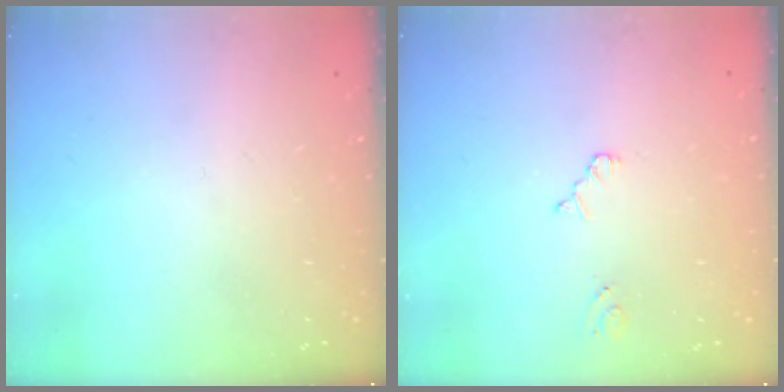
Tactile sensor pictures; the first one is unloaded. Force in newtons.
{"total": 2.5, "press": 2.5, "slide": 0.4}